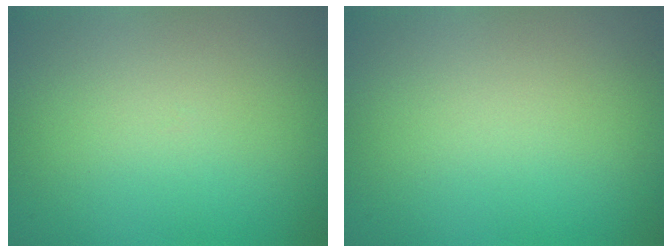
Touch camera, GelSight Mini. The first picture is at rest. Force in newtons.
{"total": 0.0}